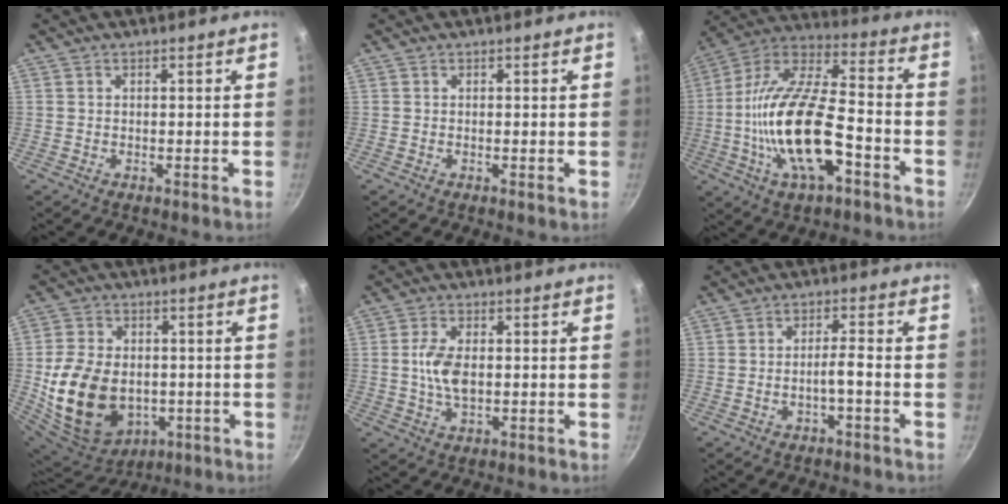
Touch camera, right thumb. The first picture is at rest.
{"total": 0.0}
{"total": 22.0, "force": [-6.3, 9.2, 19.0], "torque": [-0.351, 0.034, -0.129]}
{"total": 18.8, "force": [-2.6, 13.7, 12.7], "torque": [-0.229, 0.006, -0.026]}
{"total": 6.4, "force": [0.1, 3.4, 5.4], "torque": [-0.105, 0.002, -0.001]}
{"total": 3.4, "force": [-1.7, 0.4, 2.9], "torque": [-0.059, 0.025, -0.030]}